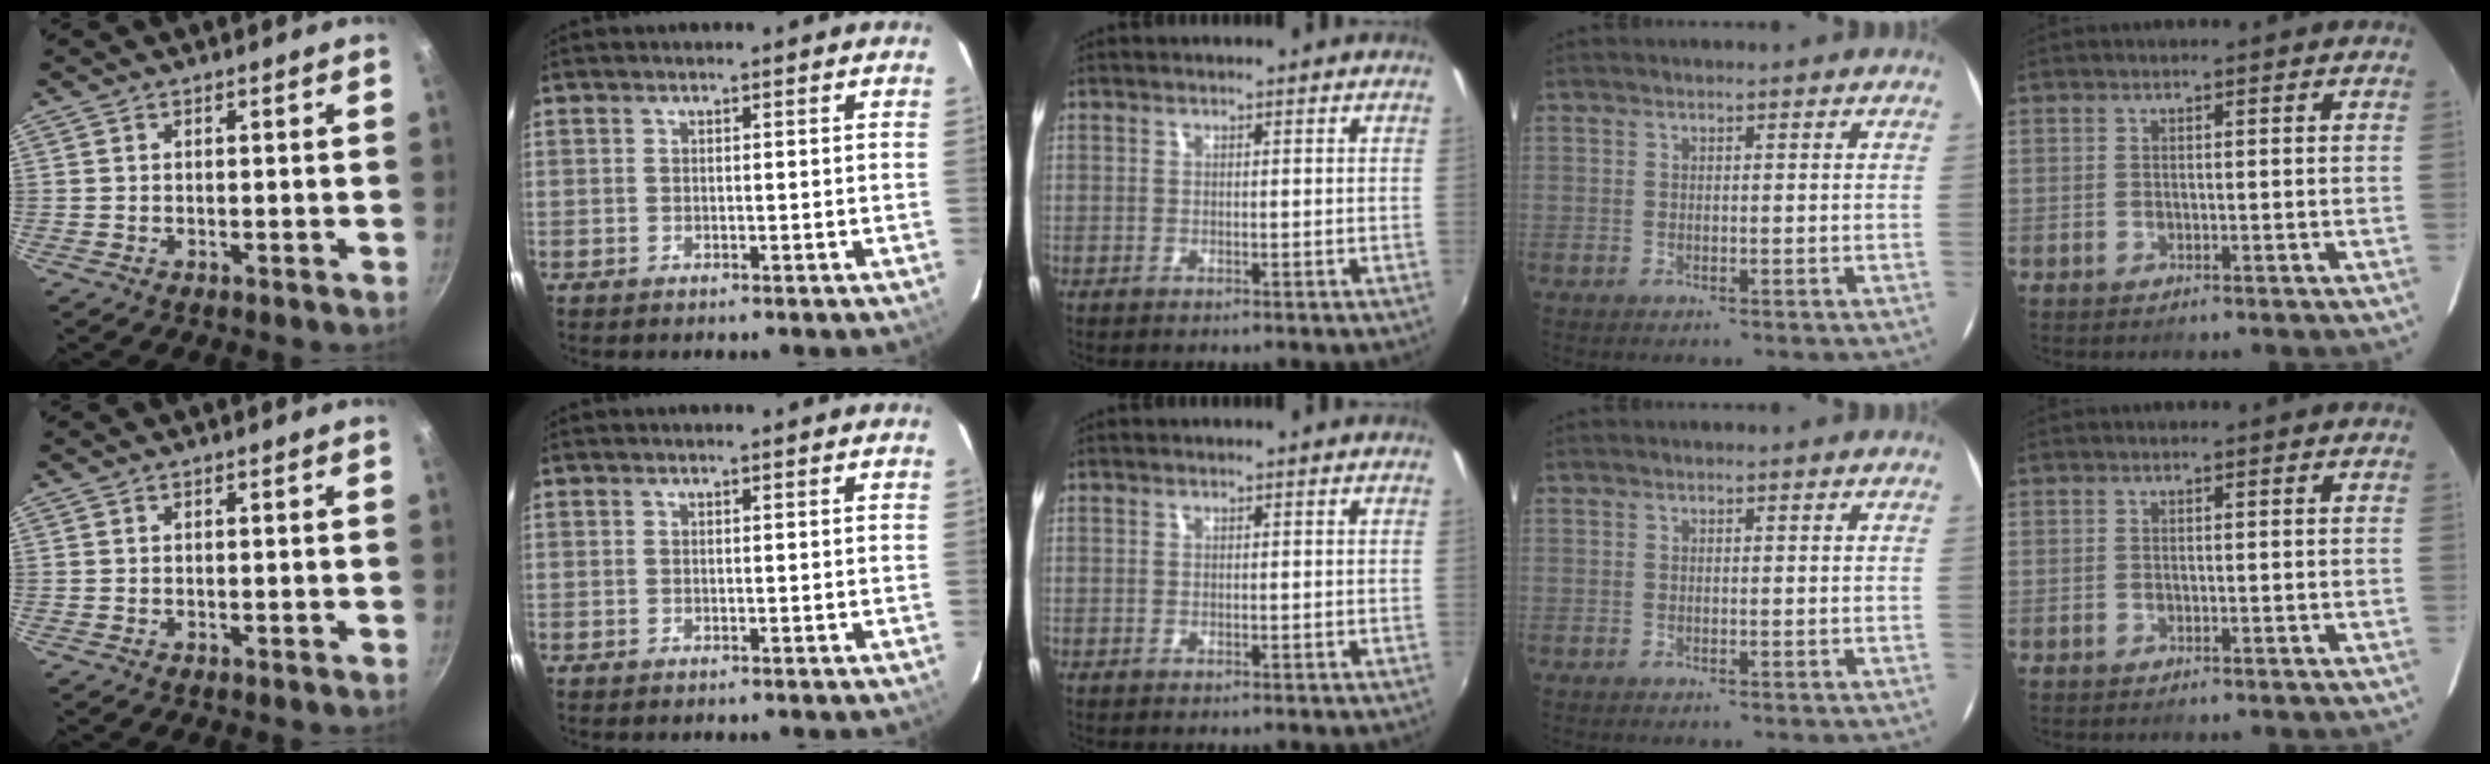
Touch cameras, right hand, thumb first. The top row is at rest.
{}